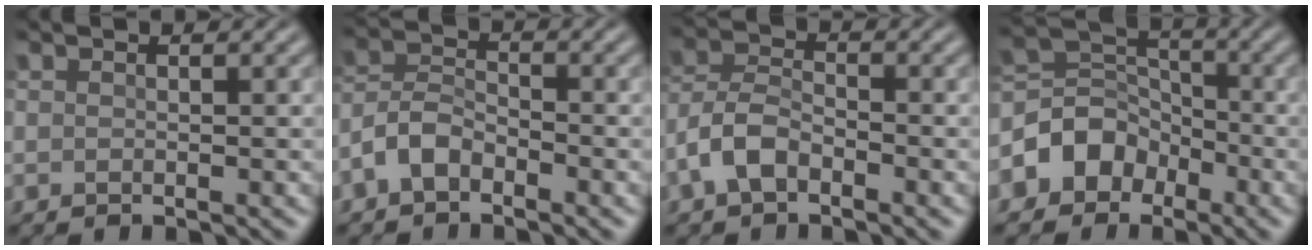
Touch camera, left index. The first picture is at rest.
{"total": 3.1, "force": [-2.0, 1.7, 1.7], "torque": [-0.034, 0.010, -0.050]}
{"total": 3.5, "force": [-1.9, 1.9, 2.2], "torque": [-0.048, 0.011, -0.049]}
{"total": 4.6, "force": [-2.4, 3.7, 1.5], "torque": [-0.014, 0.015, -0.058]}